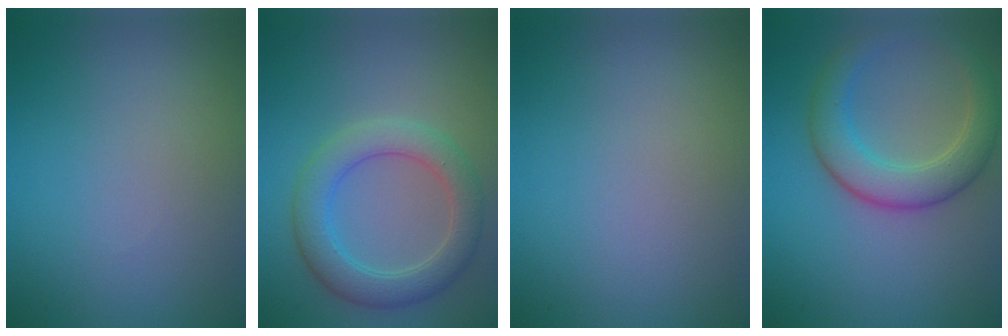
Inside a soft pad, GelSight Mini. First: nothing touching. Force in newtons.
{"total": 4.7, "press": 4.7, "slide": 0.5}
{"total": 0.0}
{"total": 5.0, "press": 5.0, "slide": 0.1}